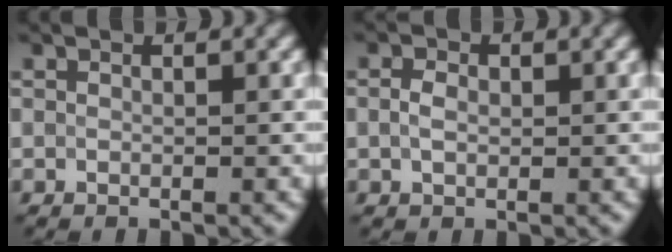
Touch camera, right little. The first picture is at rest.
{"total": 1.7, "force": [0.1, 1.1, 1.3], "torque": [-0.031, 0.005, 0.001]}